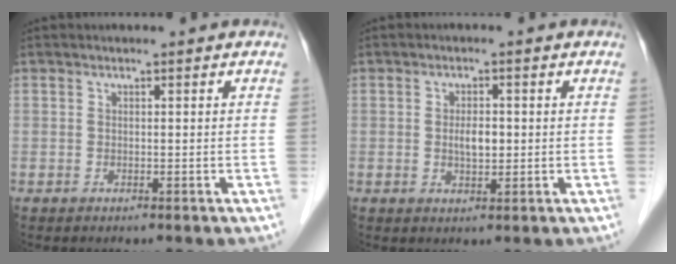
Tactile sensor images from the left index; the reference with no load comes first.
{"total": 2.8, "force": [0.1, 1.2, 2.5], "torque": [-0.046, 0.000, 0.002]}